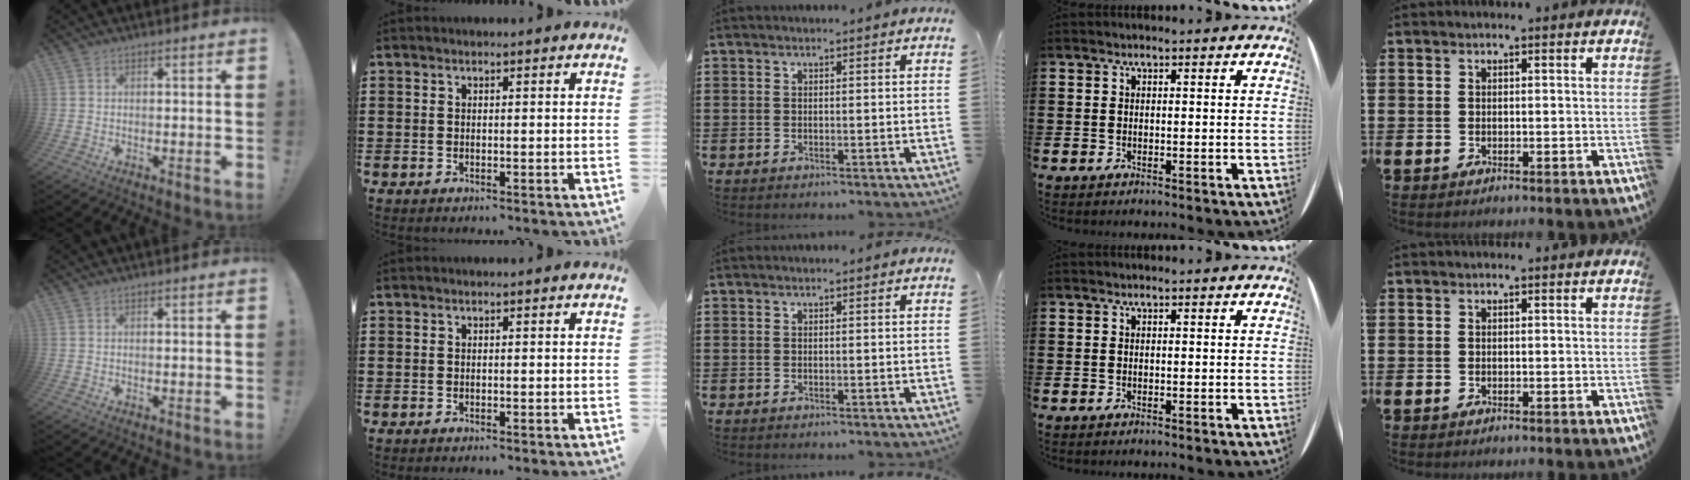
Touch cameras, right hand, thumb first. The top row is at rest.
{}